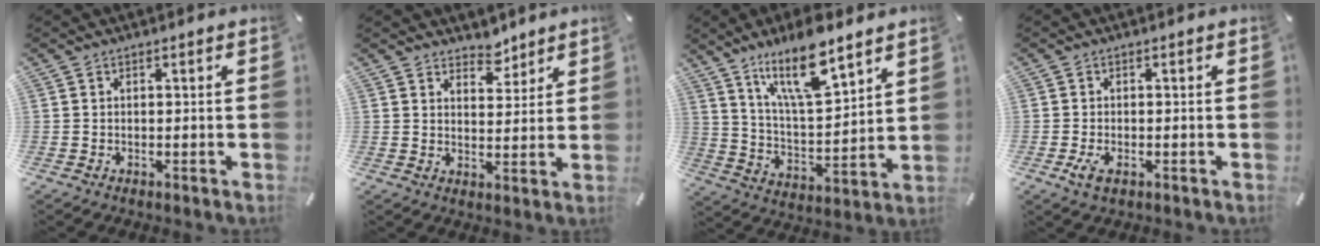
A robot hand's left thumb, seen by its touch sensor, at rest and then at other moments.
{"total": 5.5, "force": [4.8, 2.6, 0.4], "torque": [0.009, -0.034, 0.085]}
{"total": 15.9, "force": [11.3, 5.5, 9.7], "torque": [-0.177, -0.051, 0.196]}
{"total": 2.7, "force": [-0.9, 1.4, 2.2], "torque": [-0.057, -0.005, -0.020]}